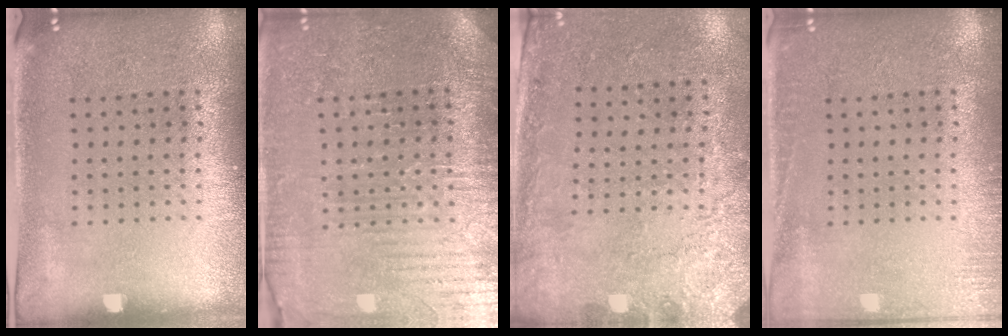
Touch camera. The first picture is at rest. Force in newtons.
{"total": 3.8, "press": 3.7, "slide": 1.0}
{"total": 2.7, "press": 2.1, "slide": 1.6}
{"total": 1.6, "press": 1.6, "slide": 0.4}